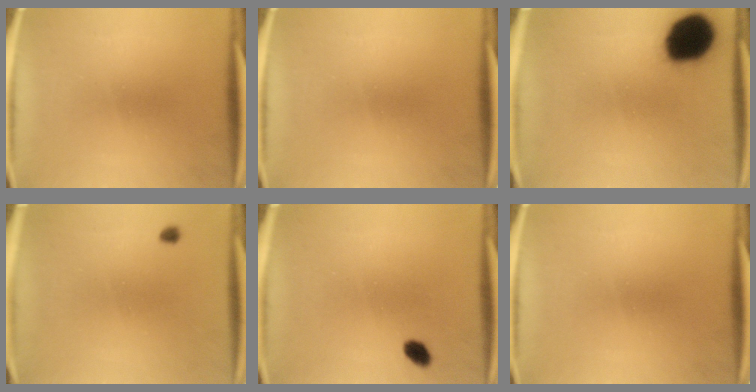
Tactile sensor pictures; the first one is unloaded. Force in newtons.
{"total": 0.0}
{"total": 17.8}
{"total": 0.9}
{"total": 2.4}
{"total": 0.0}